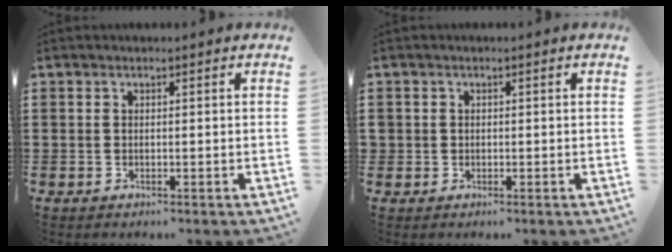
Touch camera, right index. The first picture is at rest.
{"total": 0.9, "force": [0.0, 0.9, 0.2], "torque": [-0.006, 0.004, -0.001]}